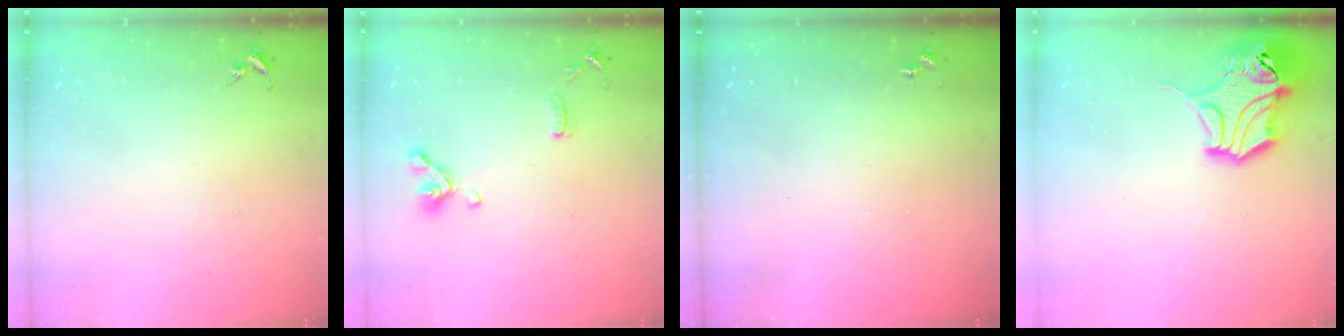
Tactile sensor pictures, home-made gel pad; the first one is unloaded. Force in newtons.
{"total": 11.6, "press": 11.4, "slide": 2.1}
{"total": 0.0}
{"total": 16.0, "press": 15.8, "slide": 2.5}